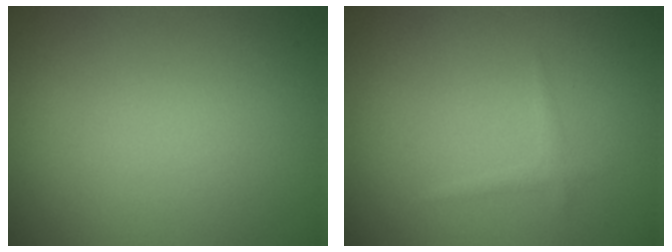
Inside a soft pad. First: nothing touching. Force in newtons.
{"total": 0.8, "press": 0.8, "slide": 0.0}